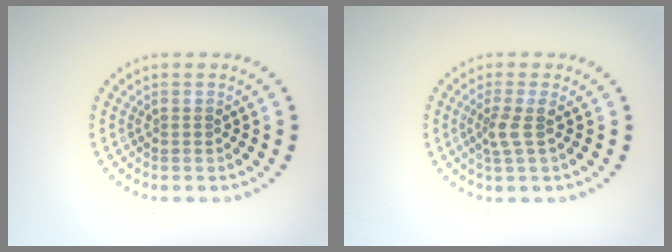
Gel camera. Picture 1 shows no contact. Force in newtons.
{"total": 1.9, "press": 1.5, "slide": 1.3}